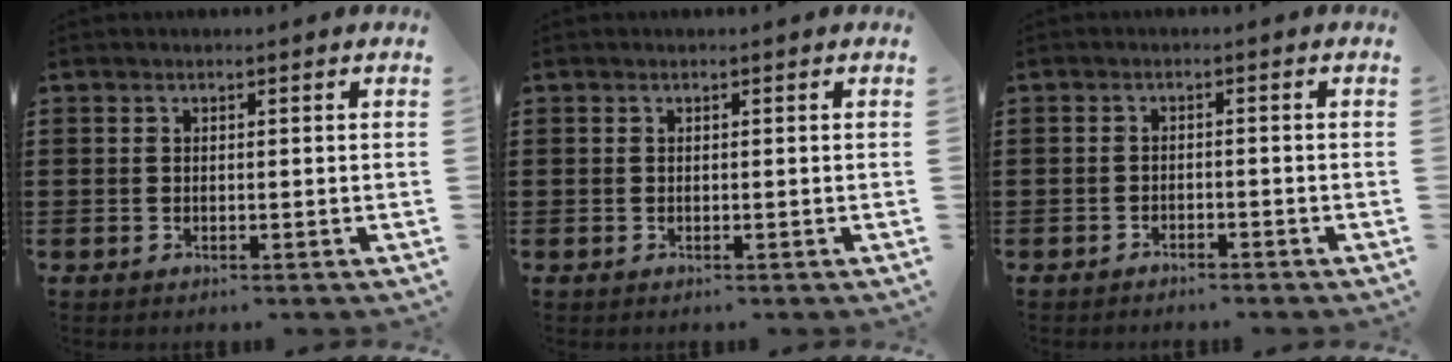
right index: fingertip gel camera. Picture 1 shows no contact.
{"total": 0.0}
{"total": 1.4, "force": [-1.4, 0.3, 0.0], "torque": [-0.006, 0.003, -0.031]}